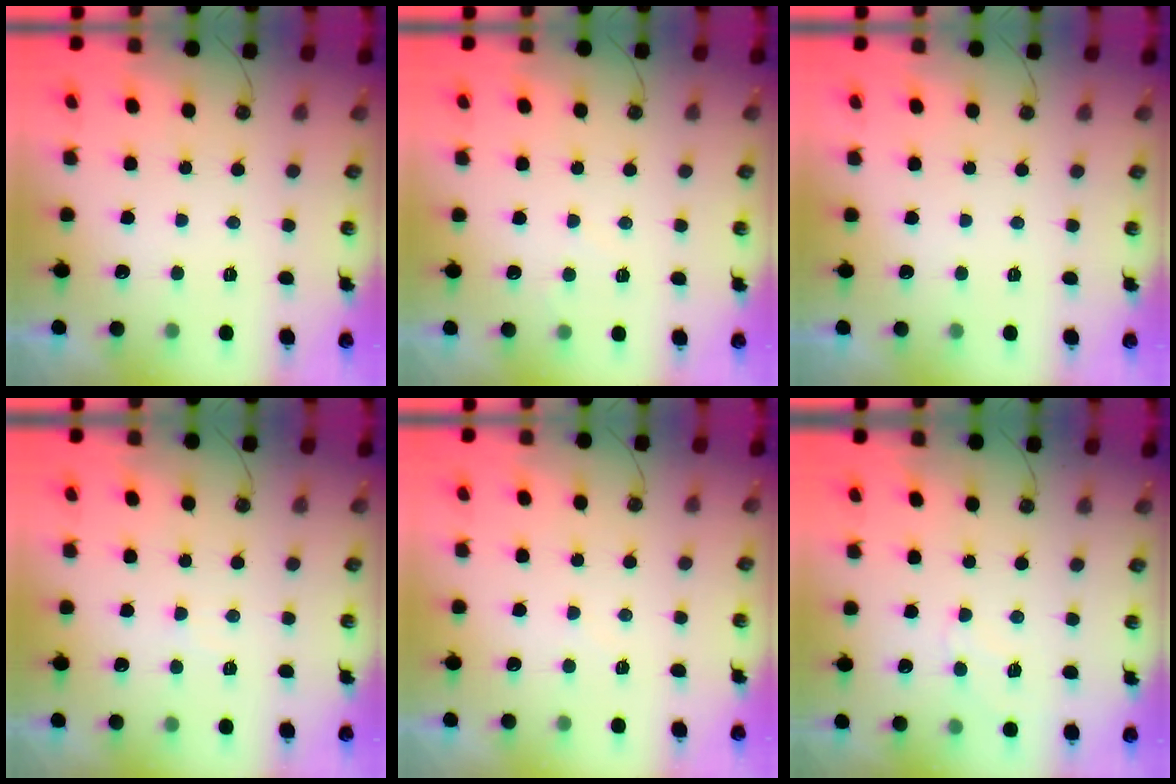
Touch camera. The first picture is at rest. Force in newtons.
{"total": 2.9, "press": 2.9, "slide": 0.3}
{"total": 0.0}
{"total": 5.5, "press": 5.5, "slide": 0.8}
{"total": 4.1, "press": 4.1, "slide": 0.6}
{"total": 5.4, "press": 5.3, "slide": 0.6}